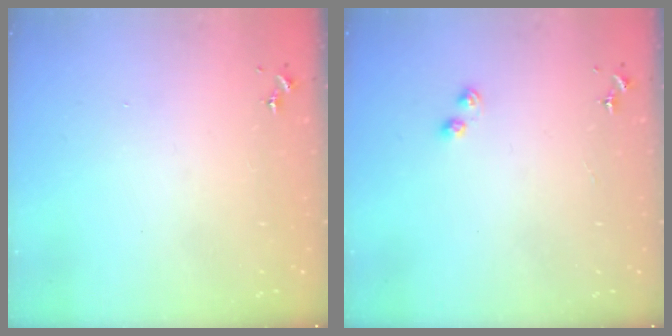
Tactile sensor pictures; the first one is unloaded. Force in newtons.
{"total": 3.7, "press": 3.6, "slide": 0.4}